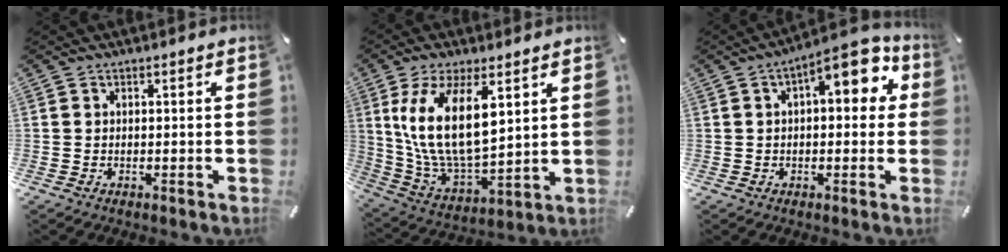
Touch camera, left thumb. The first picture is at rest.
{"total": 17.3, "force": [6.1, 8.2, 13.9], "torque": [-0.289, -0.025, 0.102]}
{"total": 10.1, "force": [3.6, 4.5, 8.3], "torque": [-0.106, -0.019, 0.053]}